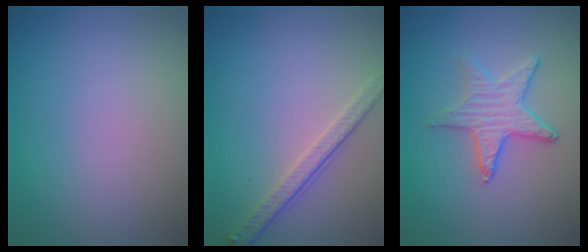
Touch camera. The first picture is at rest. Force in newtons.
{"total": 2.9, "press": 2.5, "slide": 1.5}
{"total": 3.1, "press": 2.9, "slide": 1.1}